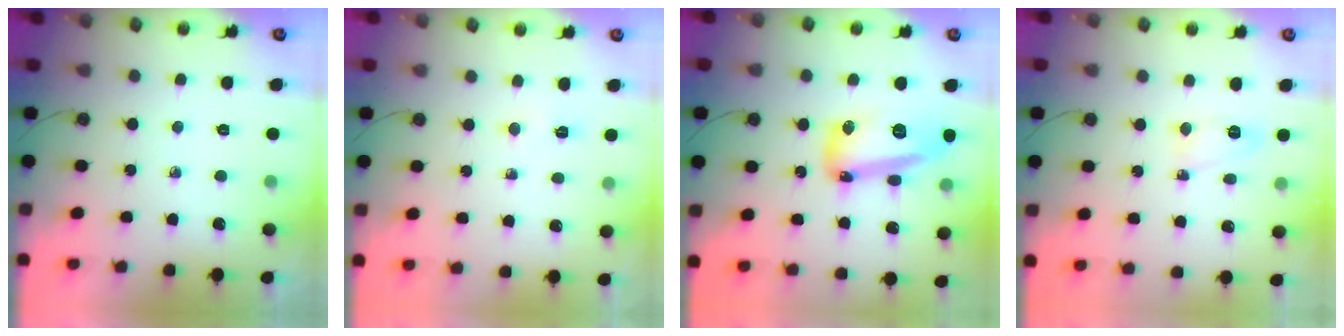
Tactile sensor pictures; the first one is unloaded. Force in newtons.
{"total": 4.1, "press": 2.2, "slide": 3.4}
{"total": 23.5, "press": 20.6, "slide": 11.3}
{"total": 4.6, "press": 4.6, "slide": 0.7}